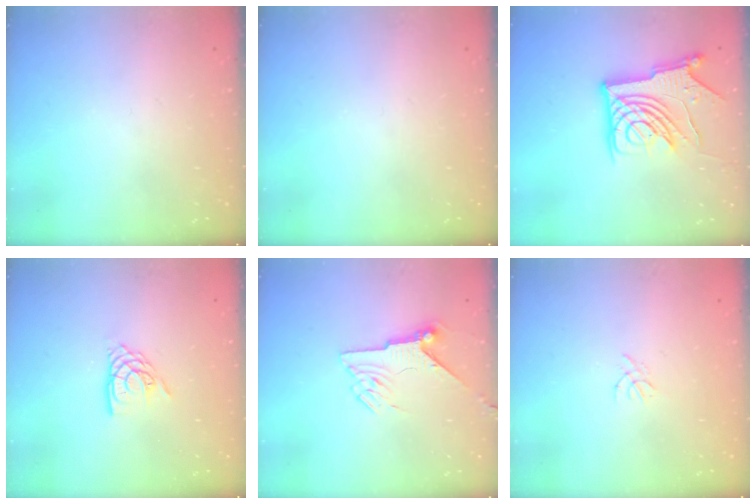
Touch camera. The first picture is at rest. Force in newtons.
{"total": 0.0}
{"total": 14.9, "press": 14.8, "slide": 1.8}
{"total": 7.9, "press": 7.9, "slide": 0.6}
{"total": 6.7, "press": 6.7, "slide": 1.0}
{"total": 0.8, "press": 0.7, "slide": 0.3}